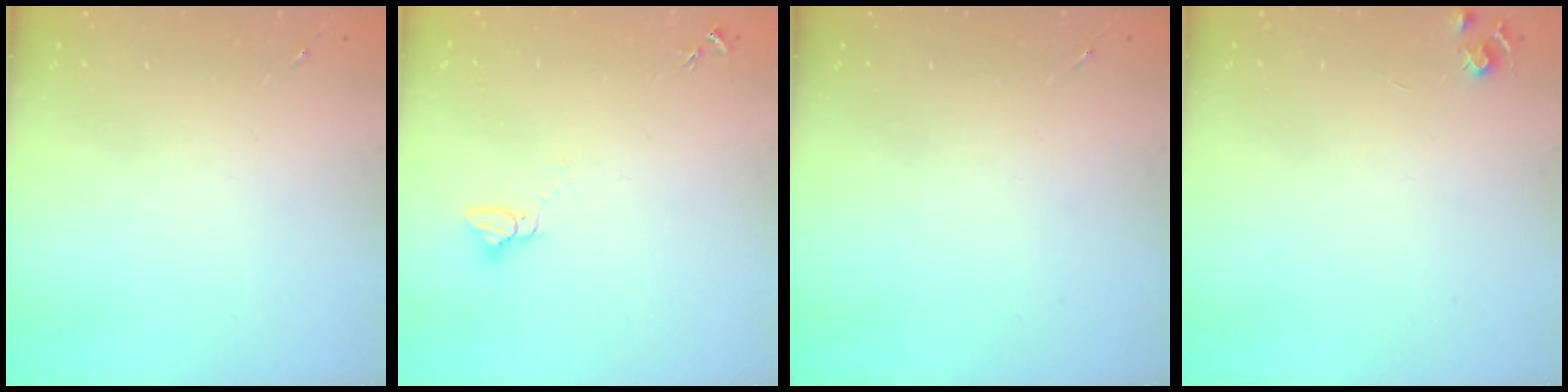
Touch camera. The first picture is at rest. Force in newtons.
{"total": 2.8, "press": 2.8, "slide": 0.1}
{"total": 0.0}
{"total": 5.2, "press": 5.2, "slide": 0.7}